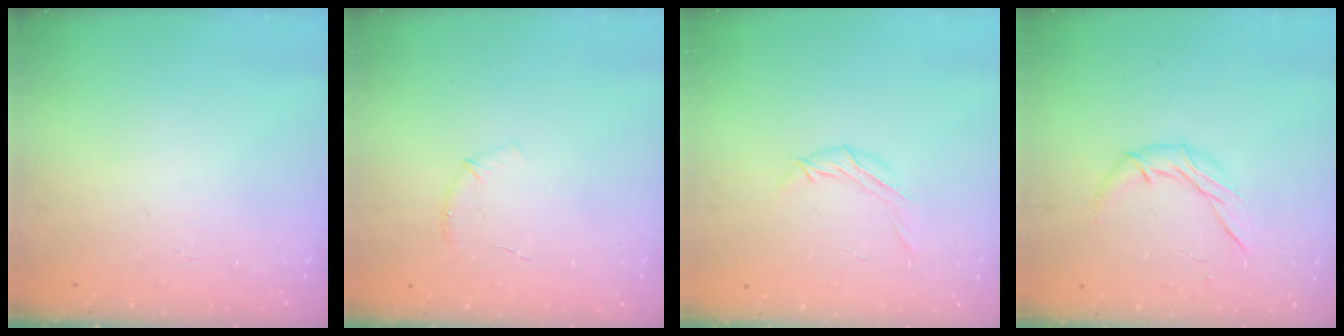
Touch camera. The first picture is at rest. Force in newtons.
{"total": 6.8, "press": 6.6, "slide": 1.8}
{"total": 6.1, "press": 5.9, "slide": 1.4}
{"total": 6.8, "press": 6.8, "slide": 0.7}